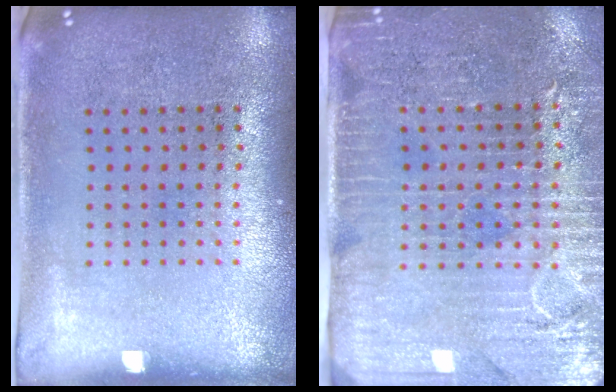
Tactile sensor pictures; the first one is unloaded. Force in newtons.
{"total": 3.6, "press": 3.3, "slide": 1.5}